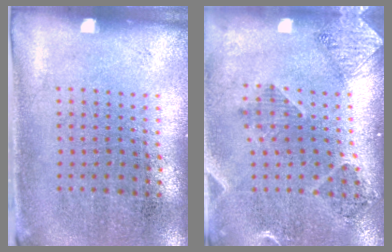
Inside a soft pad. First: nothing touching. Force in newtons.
{"total": 1.5, "press": 1.4, "slide": 0.5}